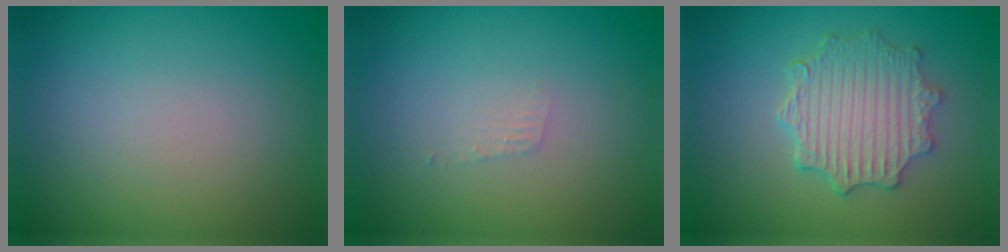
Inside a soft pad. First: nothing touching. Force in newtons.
{"total": 0.7, "press": 0.7, "slide": 0.1}
{"total": 5.1, "press": 4.1, "slide": 2.9}